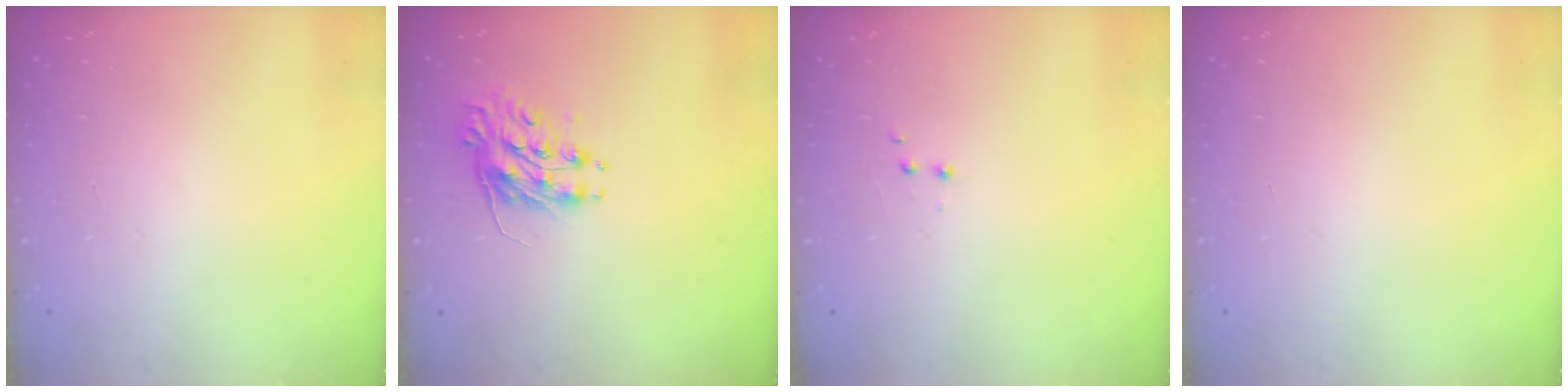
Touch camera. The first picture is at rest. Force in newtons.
{"total": 8.7, "press": 8.7, "slide": 0.3}
{"total": 1.9, "press": 1.8, "slide": 0.5}
{"total": 0.0}